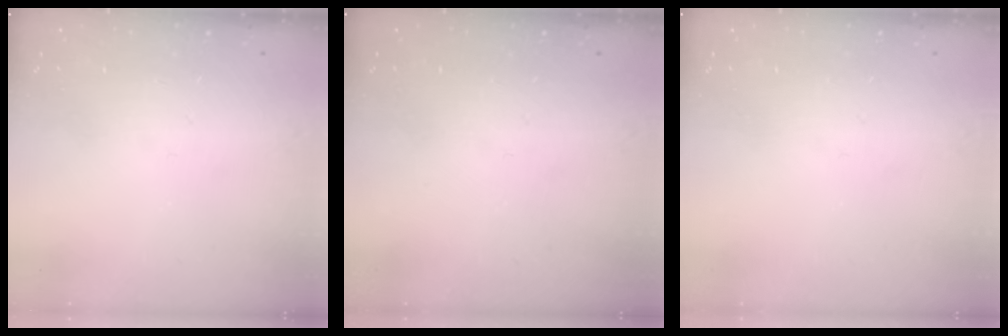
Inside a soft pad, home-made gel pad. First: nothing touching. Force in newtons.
{"total": 0.0}
{"total": 0.0}